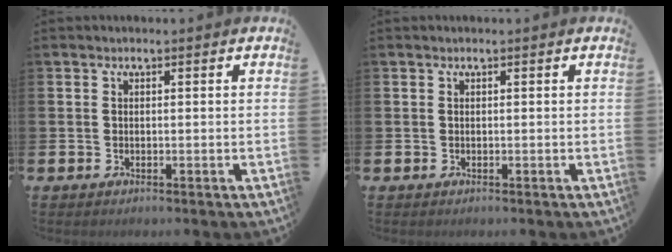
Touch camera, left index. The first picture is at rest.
{"total": 0.0}